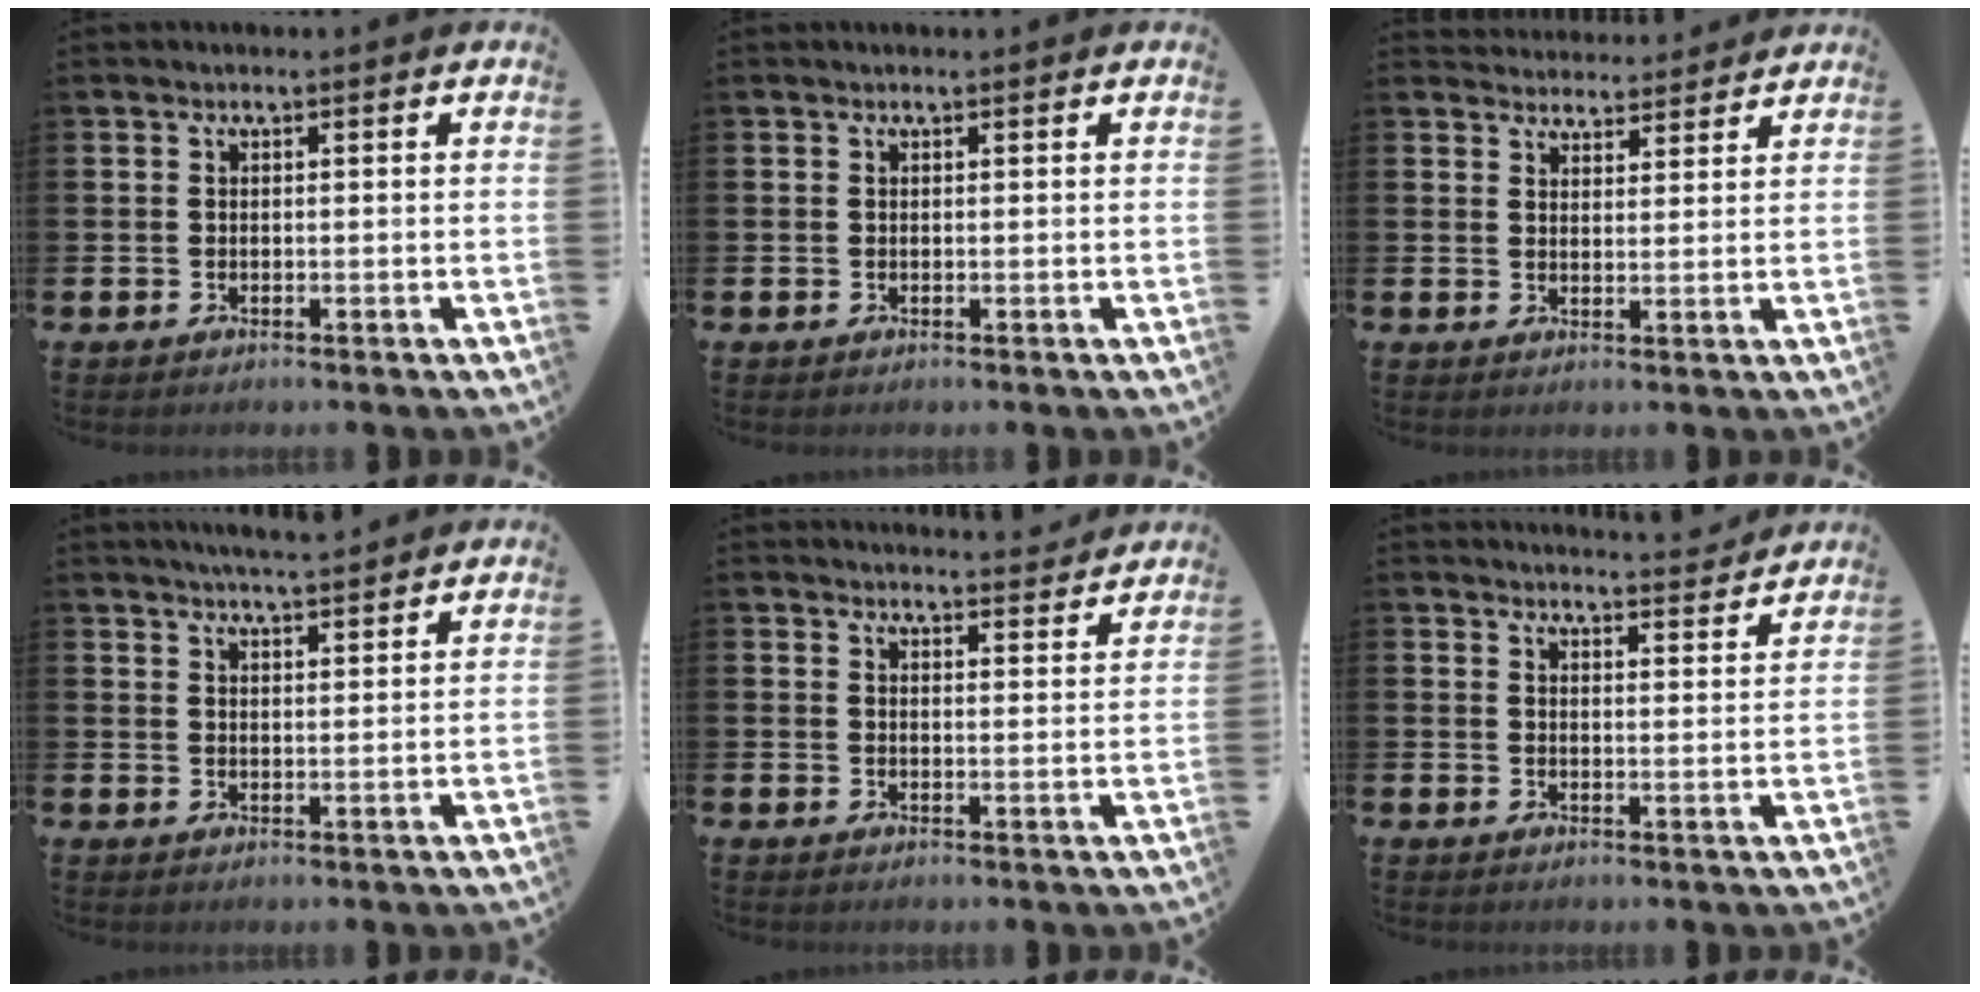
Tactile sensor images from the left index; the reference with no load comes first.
{"total": 0.0}
{"total": 3.6, "force": [3.5, 0.8, -0.4], "torque": [0.001, -0.022, 0.064]}
{"total": 4.5, "force": [4.5, -0.1, 0.7], "torque": [-0.019, -0.019, 0.081]}
{"total": 3.5, "force": [3.5, 0.0, -0.1], "torque": [0.007, -0.027, 0.061]}
{"total": 4.0, "force": [4.0, -0.2, 0.1], "torque": [0.002, -0.032, 0.068]}